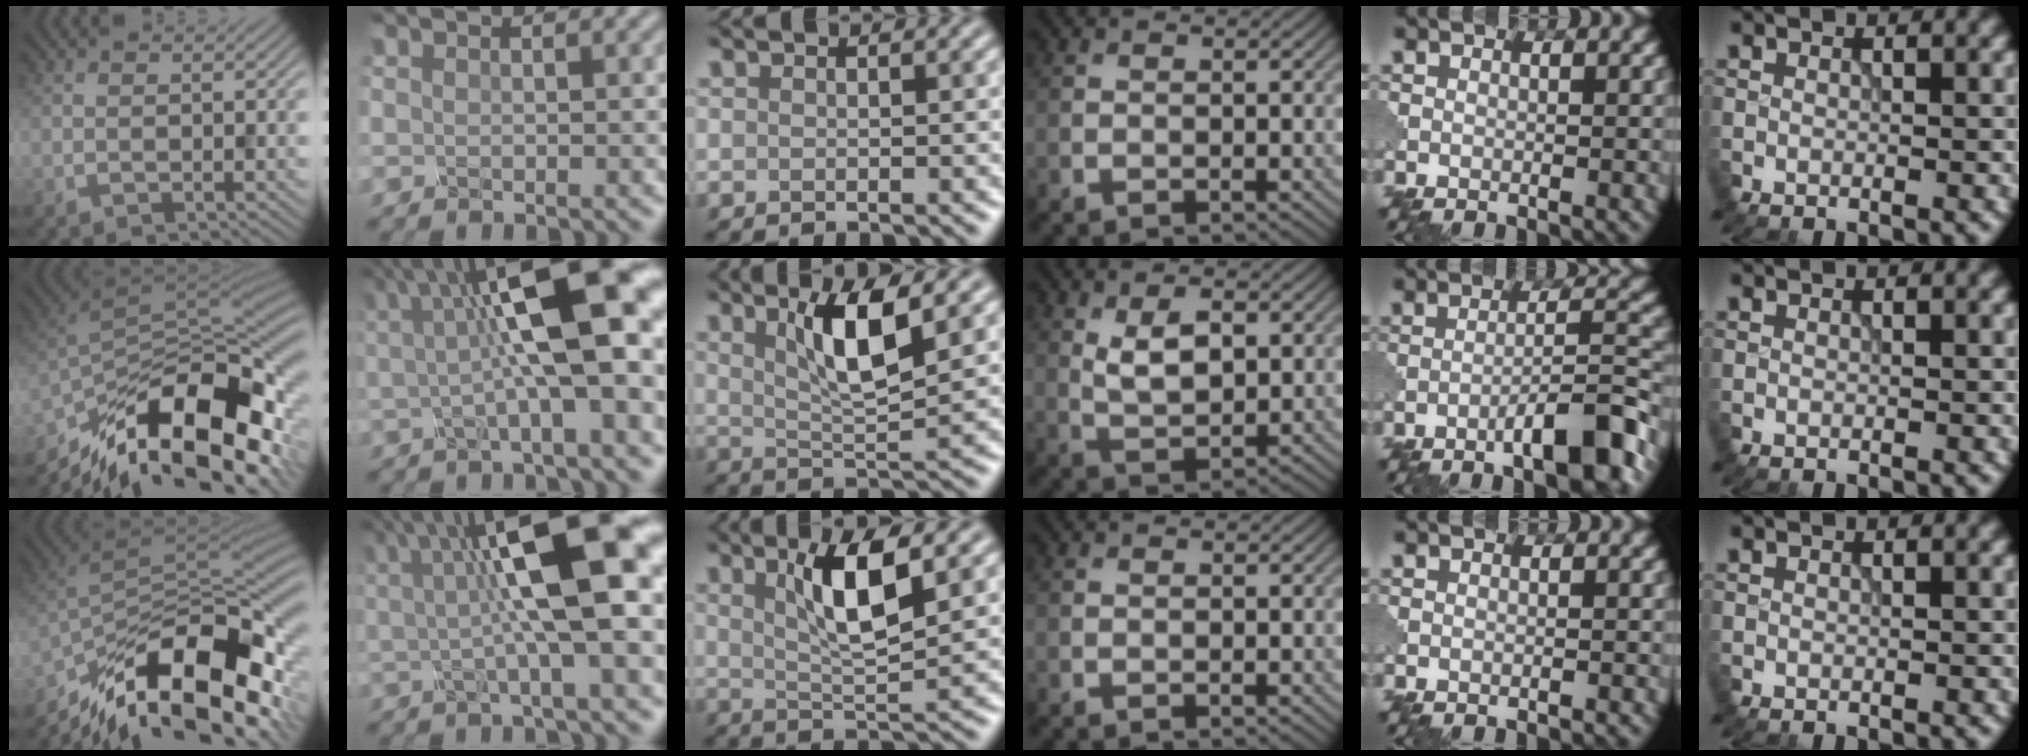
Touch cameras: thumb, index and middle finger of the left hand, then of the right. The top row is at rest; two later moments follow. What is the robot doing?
{"motion": "assemble", "object": "glue stick"}